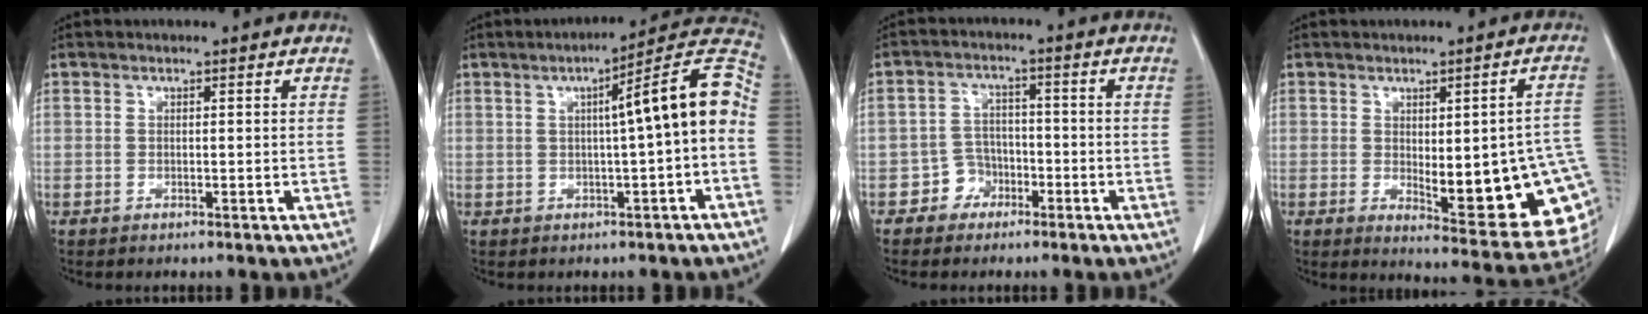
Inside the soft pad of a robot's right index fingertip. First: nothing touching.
{"total": 11.2, "force": [0.2, 0.2, 11.2], "torque": [-0.149, 0.034, -0.004]}
{"total": 4.1, "force": [-2.2, 3.4, 0.4], "torque": [-0.001, 0.014, -0.041]}
{"total": 18.4, "force": [-2.3, 4.7, 17.6], "torque": [-0.139, 0.008, -0.005]}